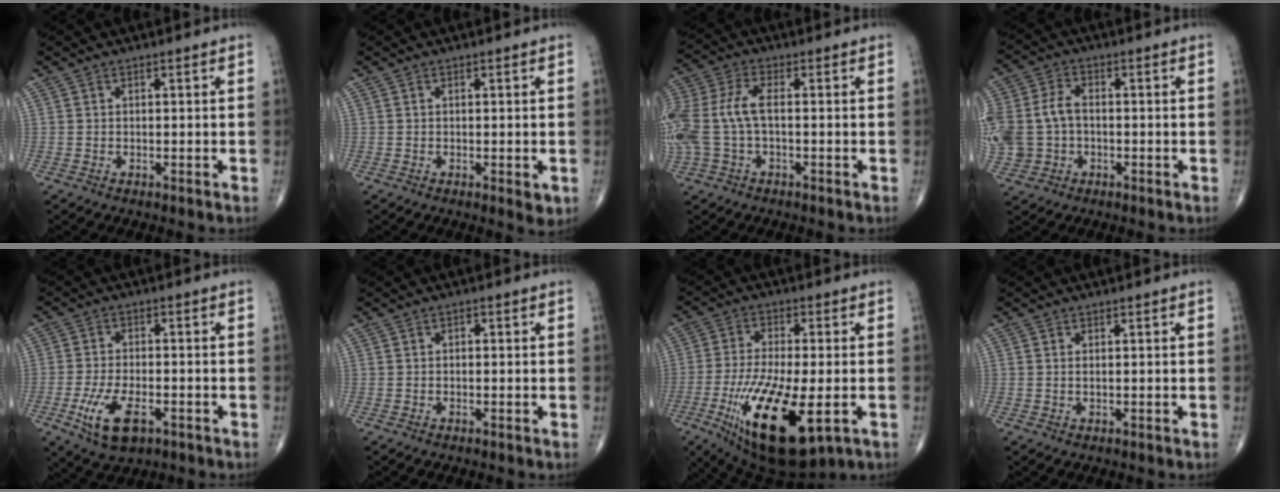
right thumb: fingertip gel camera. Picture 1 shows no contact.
{"total": 2.2, "force": [-0.4, 0.8, 2.0], "torque": [-0.024, -0.007, -0.006]}
{"total": 11.9, "force": [-0.8, 6.0, 10.3], "torque": [-0.265, 0.023, -0.015]}
{"total": 12.0, "force": [-0.9, 9.0, 7.8], "torque": [-0.196, 0.019, -0.013]}
{"total": 9.1, "force": [-3.8, 4.3, 7.0], "torque": [-0.138, 0.004, -0.062]}
{"total": 0.7, "force": [0.0, 0.5, 0.5], "torque": [-0.005, 0.001, -0.002]}
{"total": 20.2, "force": [-6.4, 7.2, 17.8], "torque": [-0.359, -0.025, -0.095]}
{"total": 0.5, "force": [0.1, 0.2, 0.5], "torque": [-0.014, 0.001, 0.004]}